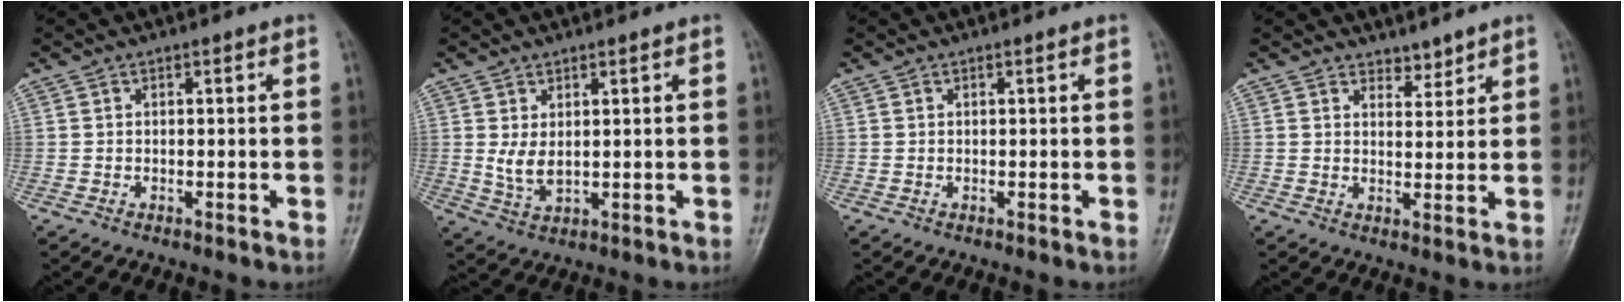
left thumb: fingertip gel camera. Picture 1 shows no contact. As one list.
[{"total": 3.9, "force": [0.9, 1.9, 3.3], "torque": [-0.061, -0.011, 0.027]}, {"total": 0.0}, {"total": 2.9, "force": [2.6, 1.2, 0.4], "torque": [0.012, -0.021, 0.040]}]